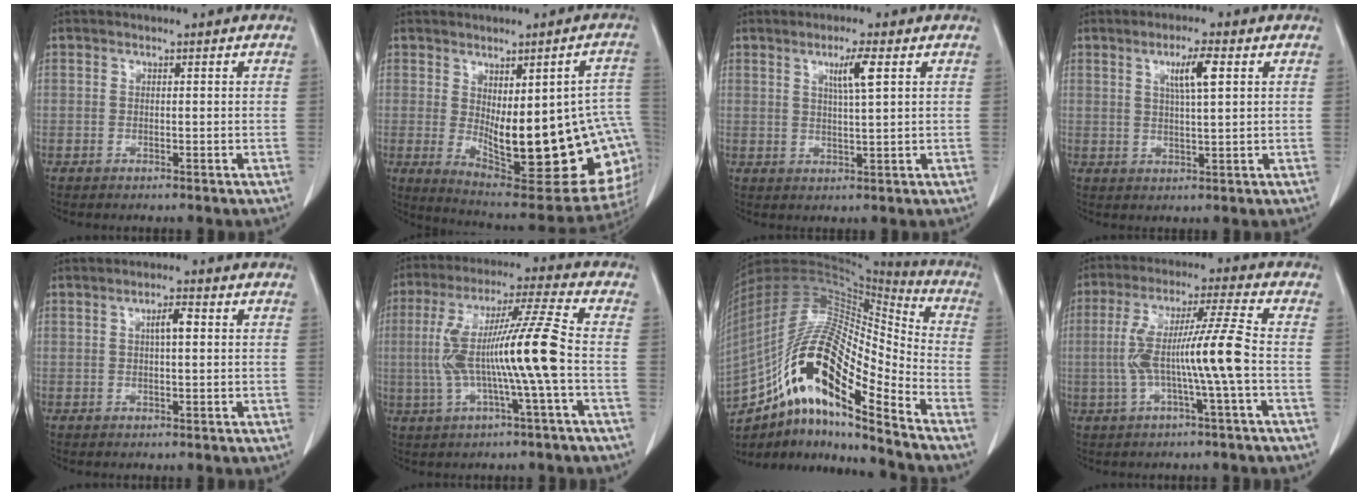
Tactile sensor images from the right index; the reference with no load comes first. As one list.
[{"total": 24.2, "force": [-3.0, 7.8, 22.7], "torque": [-0.217, -0.003, -0.015]}, {"total": 4.1, "force": [1.7, -0.2, 3.7], "torque": [-0.066, -0.004, 0.031]}, {"total": 4.9, "force": [1.9, 0.2, 4.5], "torque": [-0.079, 0.000, 0.032]}, {"total": 2.7, "force": [0.6, 0.5, 2.6], "torque": [-0.045, 0.005, 0.010]}, {"total": 13.9, "force": [-1.6, -0.7, 13.8], "torque": [-0.269, 0.017, -0.033]}, {"total": 22.4, "force": [-12.5, 4.7, 18.0], "torque": [-0.362, 0.006, -0.221]}, {"total": 10.9, "force": [-1.6, -0.9, 10.8], "torque": [-0.214, 0.019, -0.031]}]